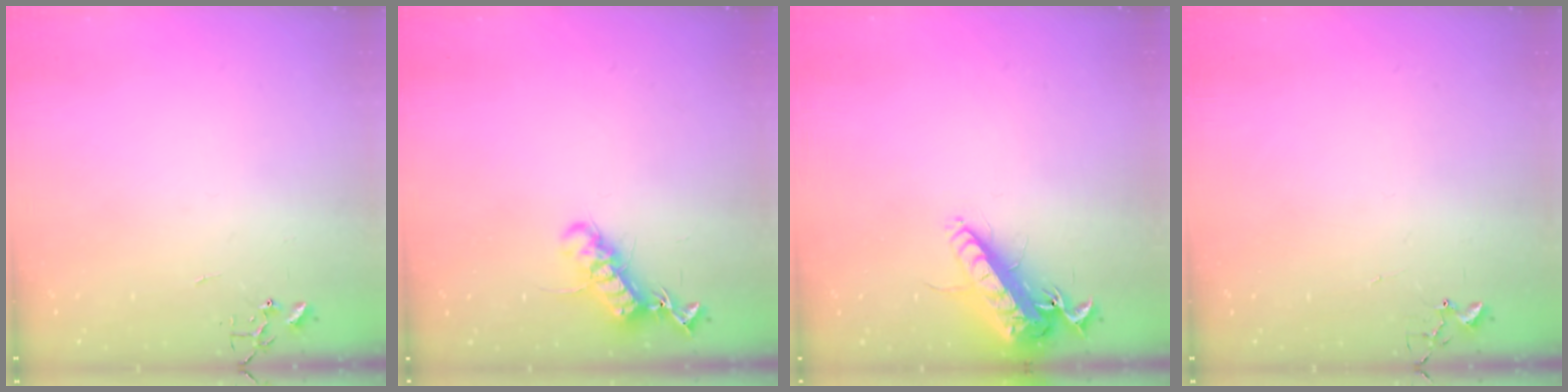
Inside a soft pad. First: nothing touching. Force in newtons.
{"total": 13.3, "press": 13.3, "slide": 0.9}
{"total": 15.8, "press": 15.5, "slide": 3.1}
{"total": 5.1, "press": 5.1, "slide": 0.3}